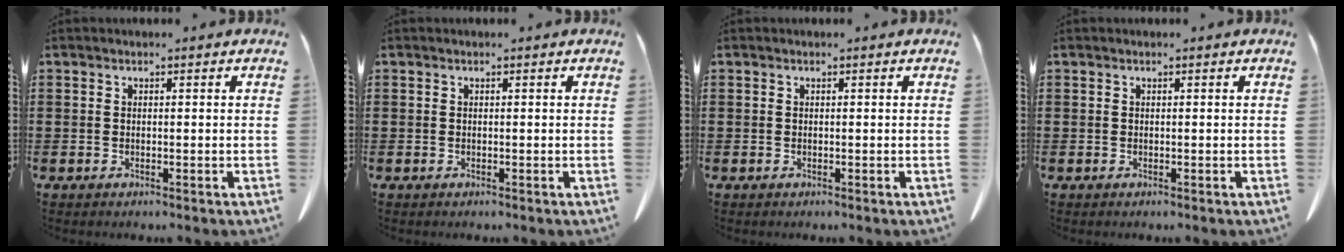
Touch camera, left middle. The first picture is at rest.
{"total": 0.0}
{"total": 0.0}
{"total": 0.0}